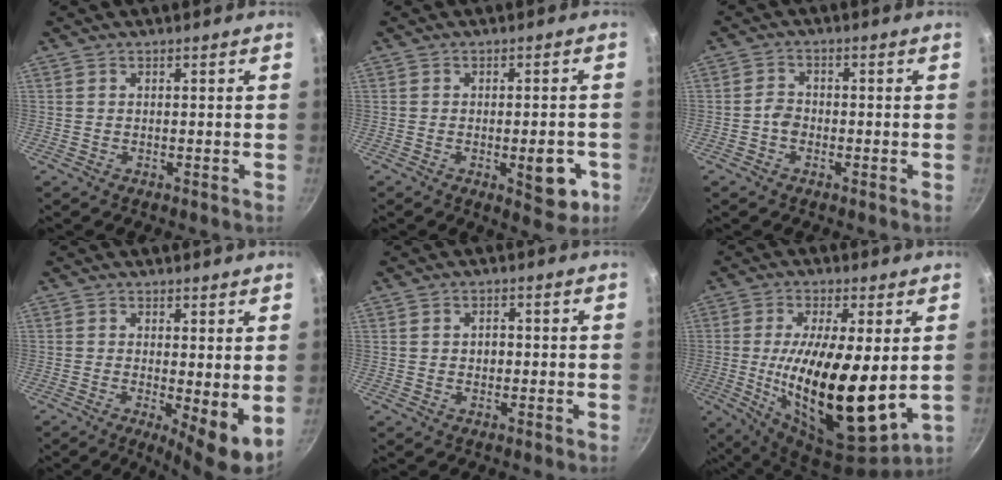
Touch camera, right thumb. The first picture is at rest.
{"total": 7.8, "force": [-2.5, 3.3, 6.6], "torque": [-0.058, 0.009, -0.027]}
{"total": 2.7, "force": [-1.0, 2.1, 1.4], "torque": [-0.015, 0.018, -0.022]}
{"total": 6.4, "force": [0.1, 1.7, 6.1], "torque": [-0.085, -0.021, 0.004]}
{"total": 3.4, "force": [0.1, 2.6, 2.2], "torque": [-0.019, 0.004, 0.001]}
{"total": 20.2, "force": [0.1, 7.2, 18.8], "torque": [-0.320, -0.029, 0.008]}